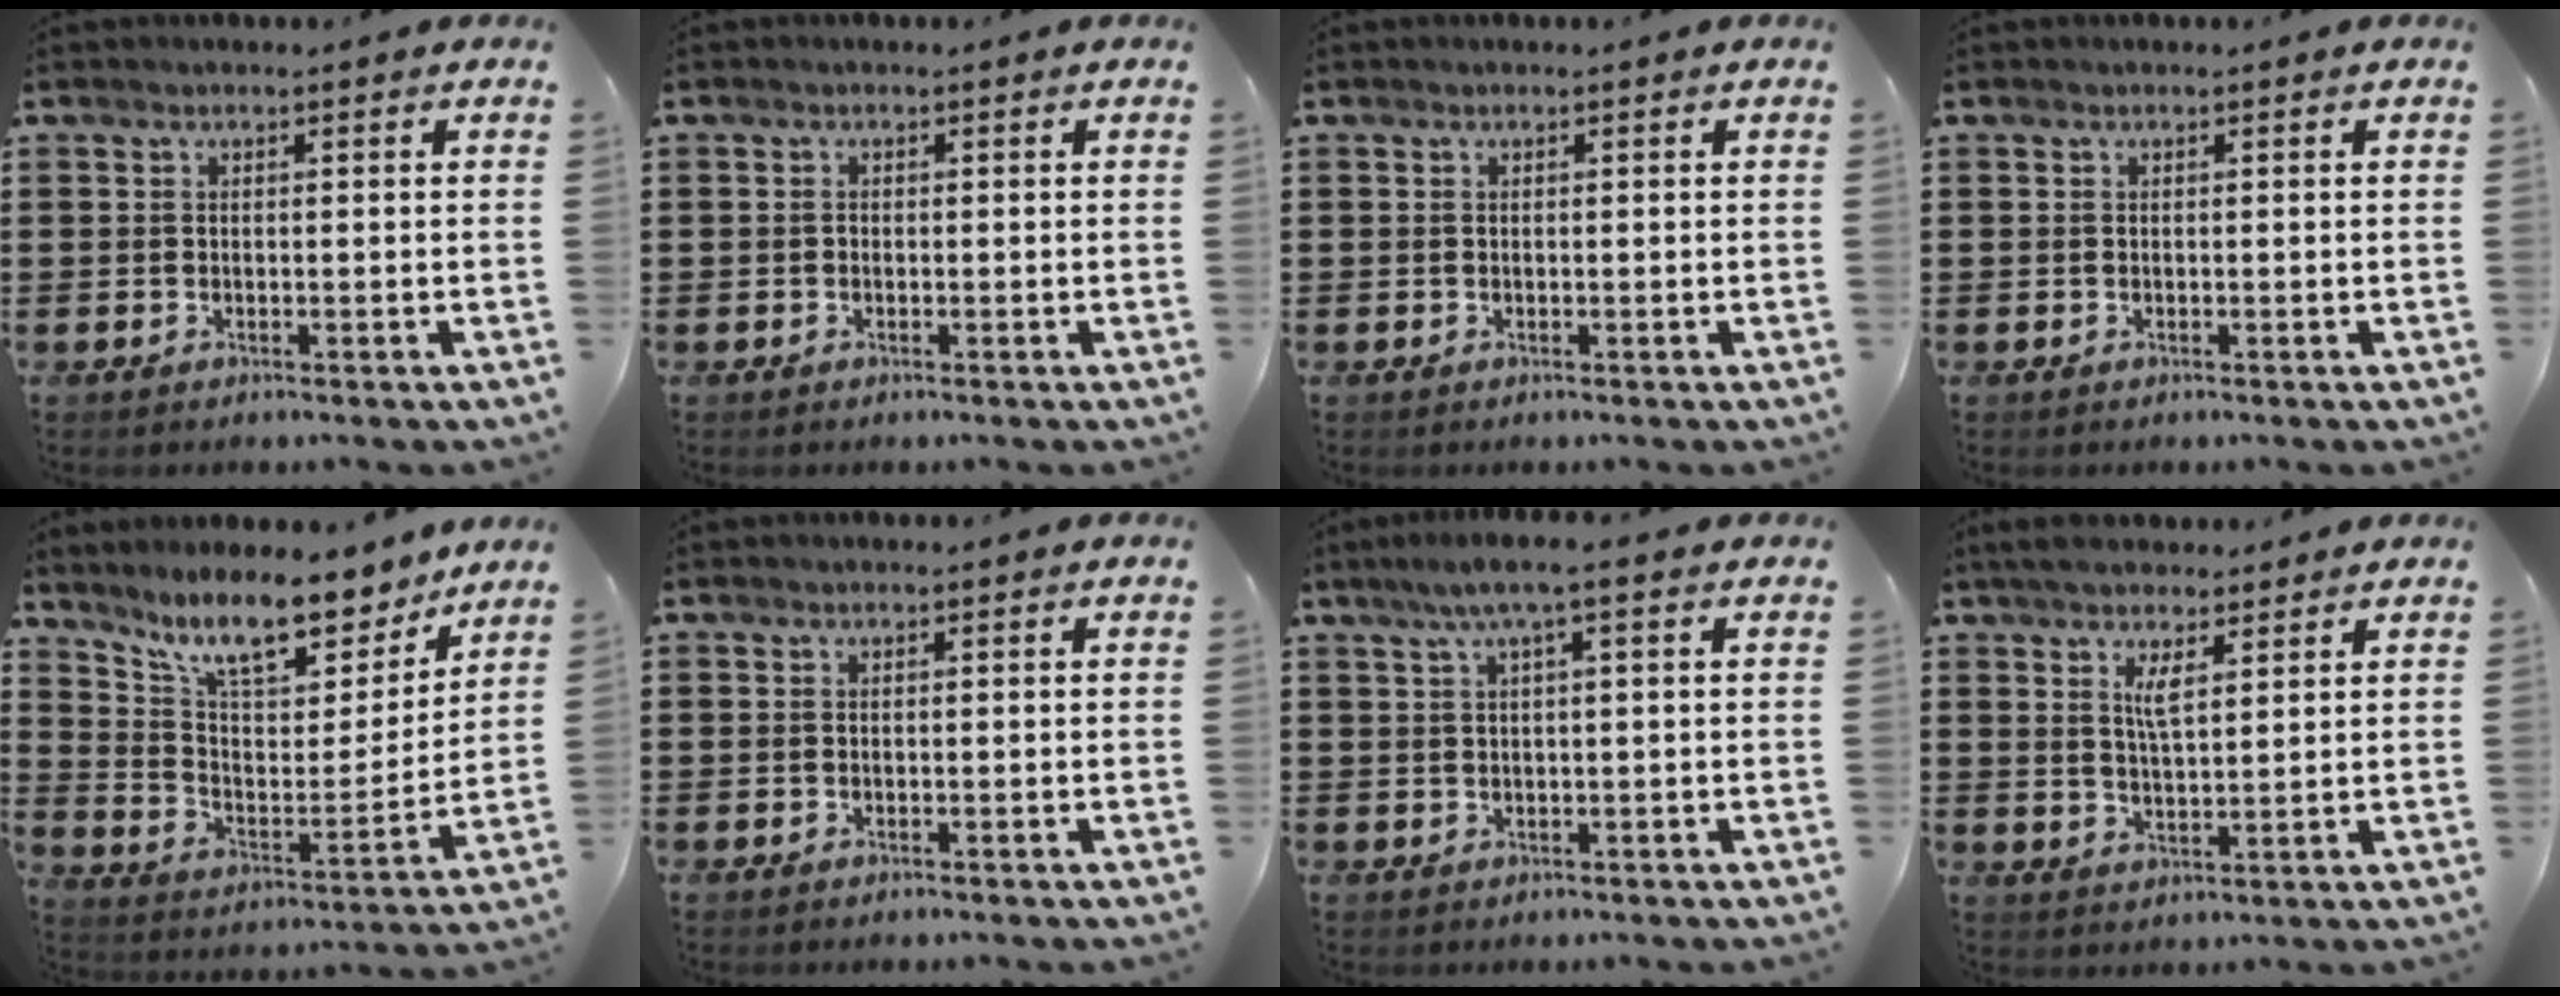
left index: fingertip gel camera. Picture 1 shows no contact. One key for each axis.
{"total": 0.6, "fx": -0.3, "fy": 0.4, "fz": 0.3, "tx": -0.009, "ty": -0.001, "tz": -0.006}
{"total": 0.0}
{"total": 0.0}
{"total": 11.5, "fx": 9.4, "fy": 2.7, "fz": 6.1, "tx": -0.136, "ty": -0.052, "tz": 0.165}
{"total": 0.0}
{"total": 3.3, "fx": 1.2, "fy": 0.0, "fz": 3.1, "tx": -0.060, "ty": -0.001, "tz": 0.019}
{"total": 4.9, "fx": 3.1, "fy": 1.1, "fz": 3.6, "tx": -0.077, "ty": 0.001, "tz": 0.054}